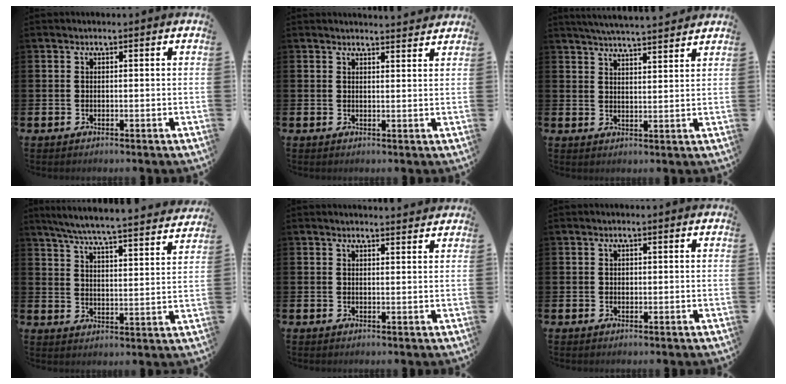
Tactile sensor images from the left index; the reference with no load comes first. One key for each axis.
{"total": 2.2, "fx": 2.2, "fy": 0.0, "fz": -0.1, "tx": 0.007, "ty": -0.017, "tz": 0.037}
{"total": 4.9, "fx": 4.8, "fy": -0.3, "fz": 0.7, "tx": -0.023, "ty": -0.026, "tz": 0.086}
{"total": 6.7, "fx": 6.3, "fy": 0.0, "fz": 2.2, "tx": -0.065, "ty": -0.048, "tz": 0.108}
{"total": 1.6, "fx": 1.6, "fy": 0.0, "fz": 0.0, "tx": 0.007, "ty": -0.010, "tz": 0.027}
{"total": 0.6, "fx": 0.1, "fy": 0.6, "fz": 0.2, "tx": -0.003, "ty": 0.005, "tz": 0.001}